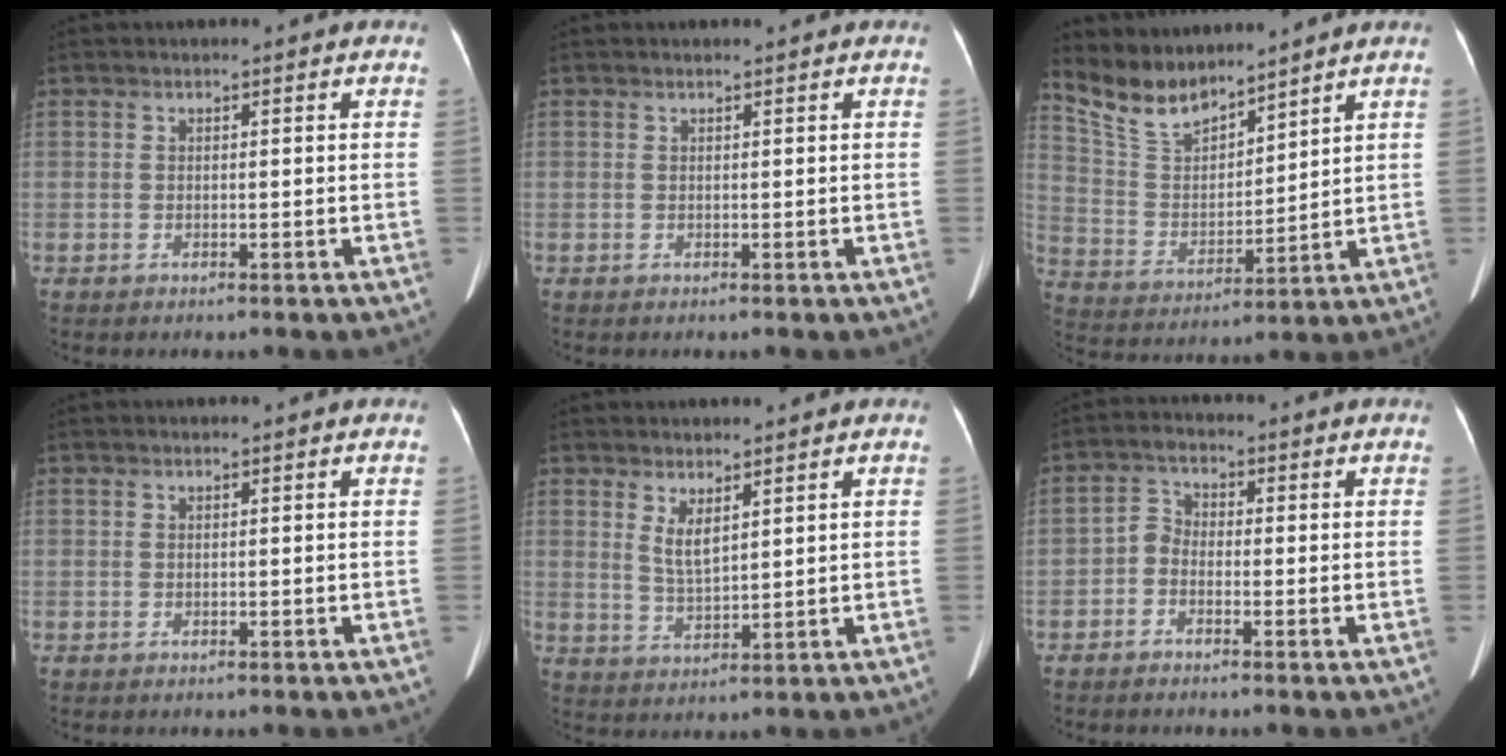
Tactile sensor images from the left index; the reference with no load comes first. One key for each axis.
{"total": 0.0}
{"total": 9.6, "fx": 8.9, "fy": 2.7, "fz": 2.2, "tx": -0.059, "ty": 0.009, "tz": 0.188}
{"total": 0.0}
{"total": 3.4, "fx": 2.1, "fy": 0.9, "fz": 2.6, "tx": -0.056, "ty": -0.010, "tz": 0.048}
{"total": 2.4, "fx": -1.3, "fy": 1.6, "fz": 1.2, "tx": -0.020, "ty": 0.004, "tz": -0.032}